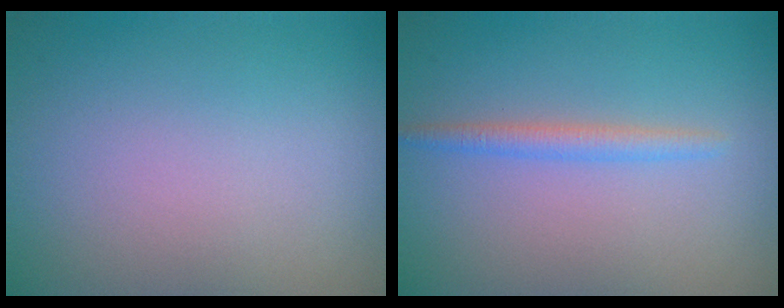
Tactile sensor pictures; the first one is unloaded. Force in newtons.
{"total": 1.6, "press": 1.6, "slide": 0.0}